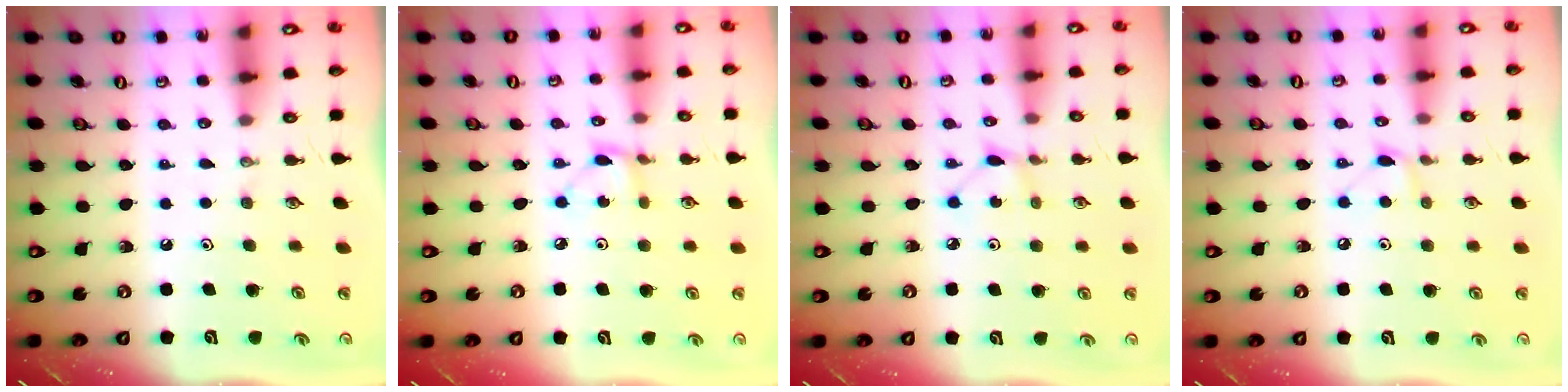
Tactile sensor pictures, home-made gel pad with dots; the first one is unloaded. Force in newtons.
{"total": 2.9, "press": 2.9, "slide": 0.2}
{"total": 2.3, "press": 2.3, "slide": 0.2}
{"total": 6.1, "press": 6.0, "slide": 0.7}